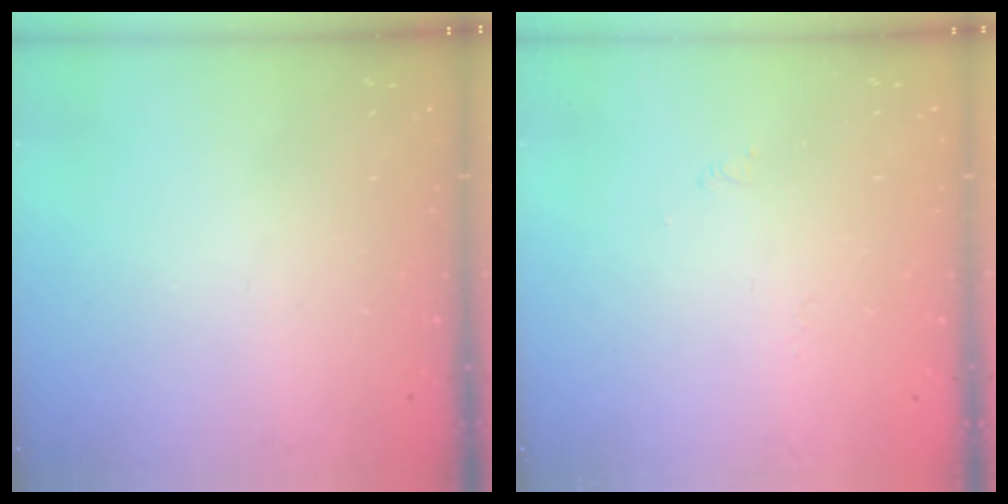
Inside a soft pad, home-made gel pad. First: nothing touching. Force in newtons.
{"total": 1.7, "press": 1.6, "slide": 0.4}